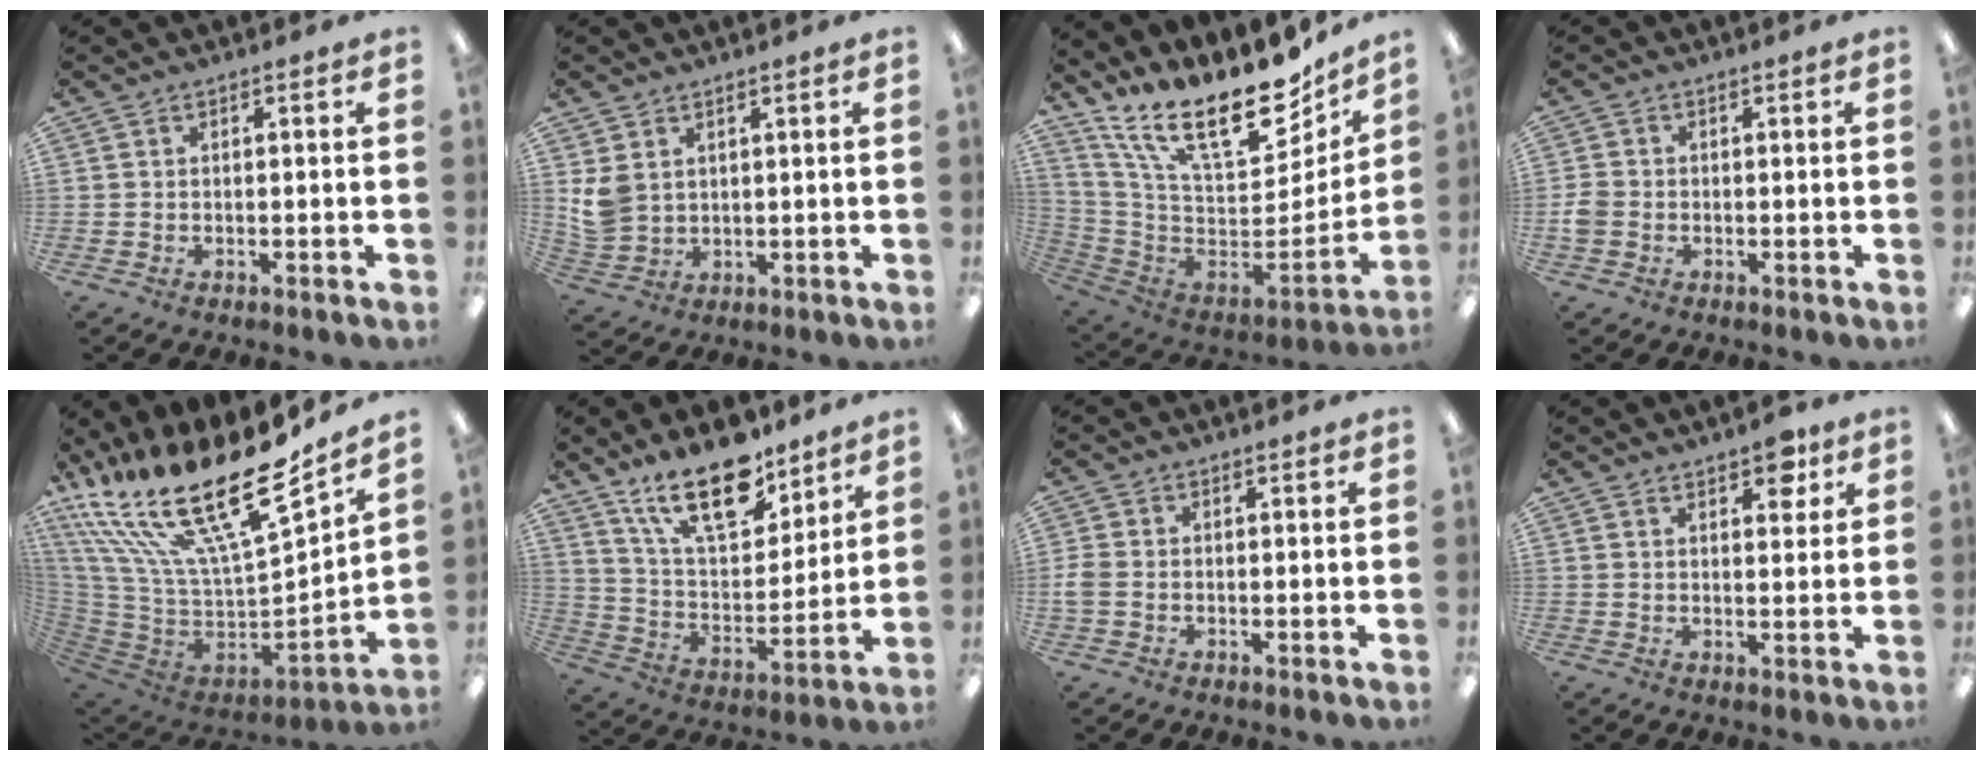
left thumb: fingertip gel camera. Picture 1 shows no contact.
{"total": 5.5, "force": [2.7, 4.2, 2.4], "torque": [-0.045, -0.004, 0.056]}
{"total": 22.6, "force": [14.7, 9.0, 14.7], "torque": [-0.226, -0.110, 0.256]}
{"total": 3.0, "force": [-0.7, 2.6, 1.4], "torque": [-0.020, 0.008, -0.011]}
{"total": 28.0, "force": [17.4, 9.3, 19.9], "torque": [-0.359, -0.140, 0.303]}
{"total": 20.3, "force": [14.4, 8.8, 11.3], "torque": [-0.197, -0.076, 0.252]}
{"total": 2.7, "force": [-0.4, 2.0, 1.7], "torque": [-0.035, 0.003, -0.008]}
{"total": 5.5, "force": [3.8, 2.6, 3.0], "torque": [-0.026, -0.015, 0.061]}